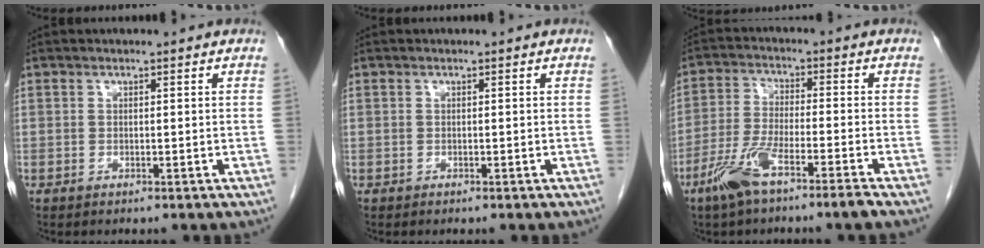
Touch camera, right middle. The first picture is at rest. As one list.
[{"total": 0.0}, {"total": 8.1, "force": [-5.4, 0.3, 6.0], "torque": [-0.127, -0.010, -0.107]}]